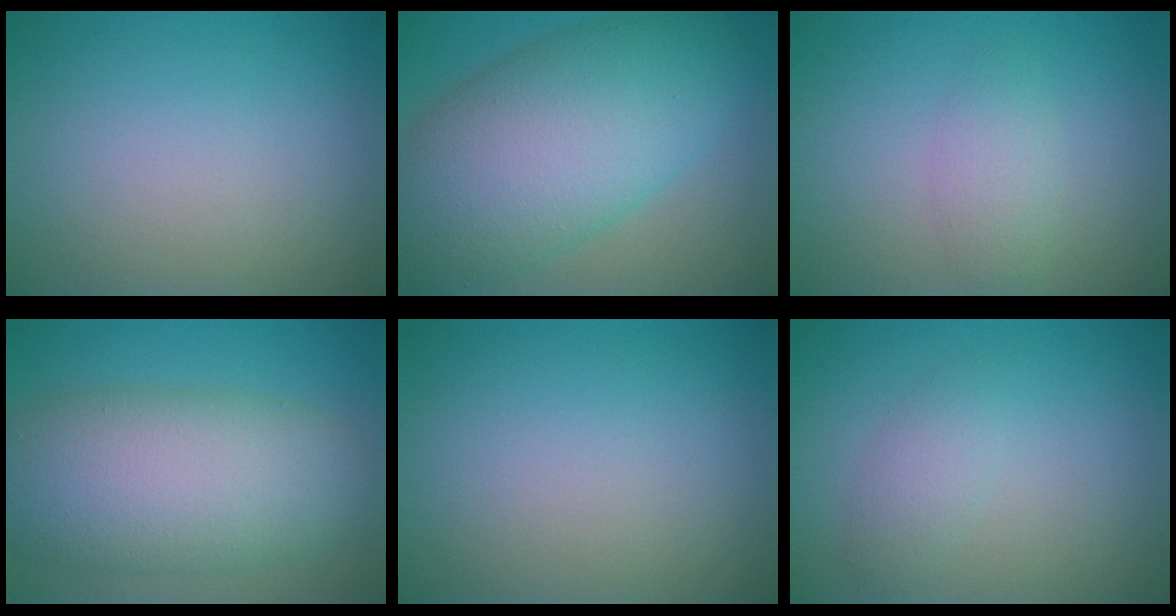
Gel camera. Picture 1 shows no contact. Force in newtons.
{"total": 12.6, "press": 12.6, "slide": 0.5}
{"total": 2.0, "press": 2.0, "slide": 0.2}
{"total": 10.2, "press": 10.2, "slide": 0.4}
{"total": 0.0}
{"total": 1.7, "press": 1.7, "slide": 0.1}